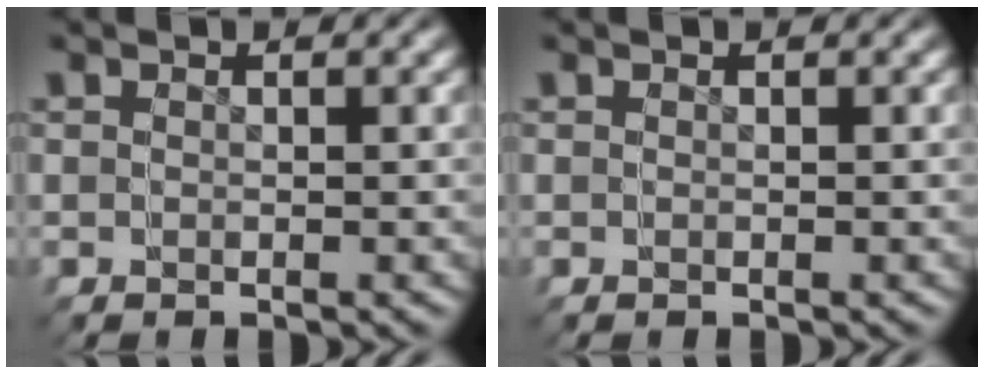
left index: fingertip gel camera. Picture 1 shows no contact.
{"total": 0.0}